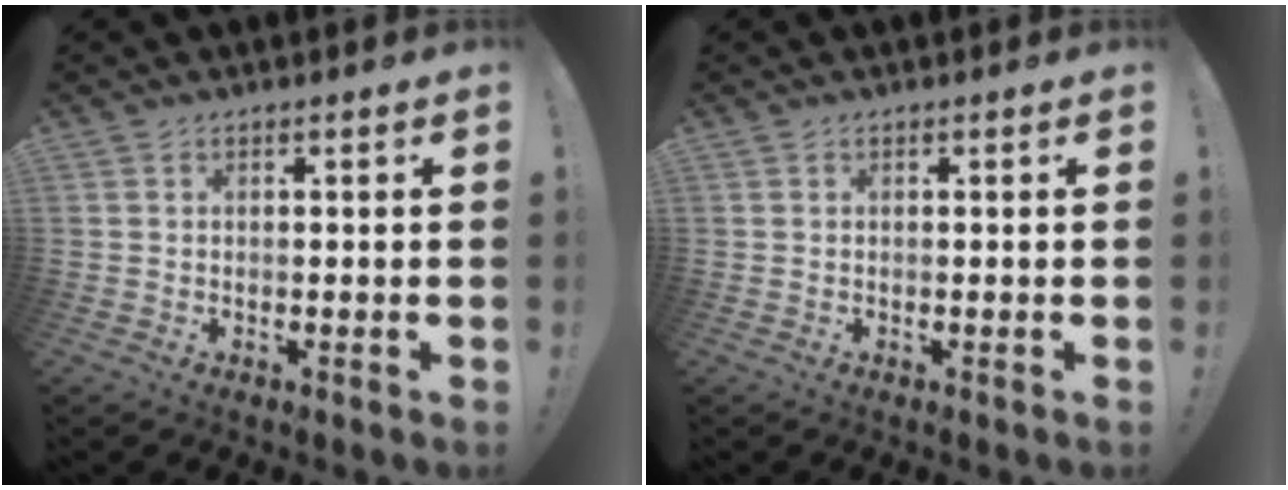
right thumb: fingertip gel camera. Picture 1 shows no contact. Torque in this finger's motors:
{"motor_torque": [0.00, 0.00, -0.05, 0.08, 0.00]}